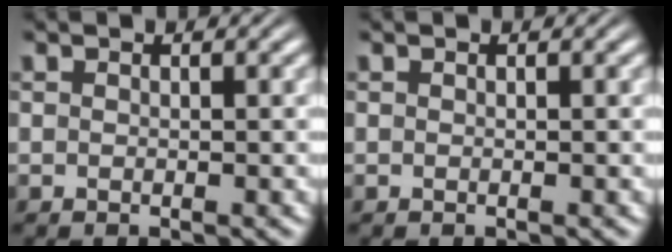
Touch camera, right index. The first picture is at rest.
{"total": 0.0}